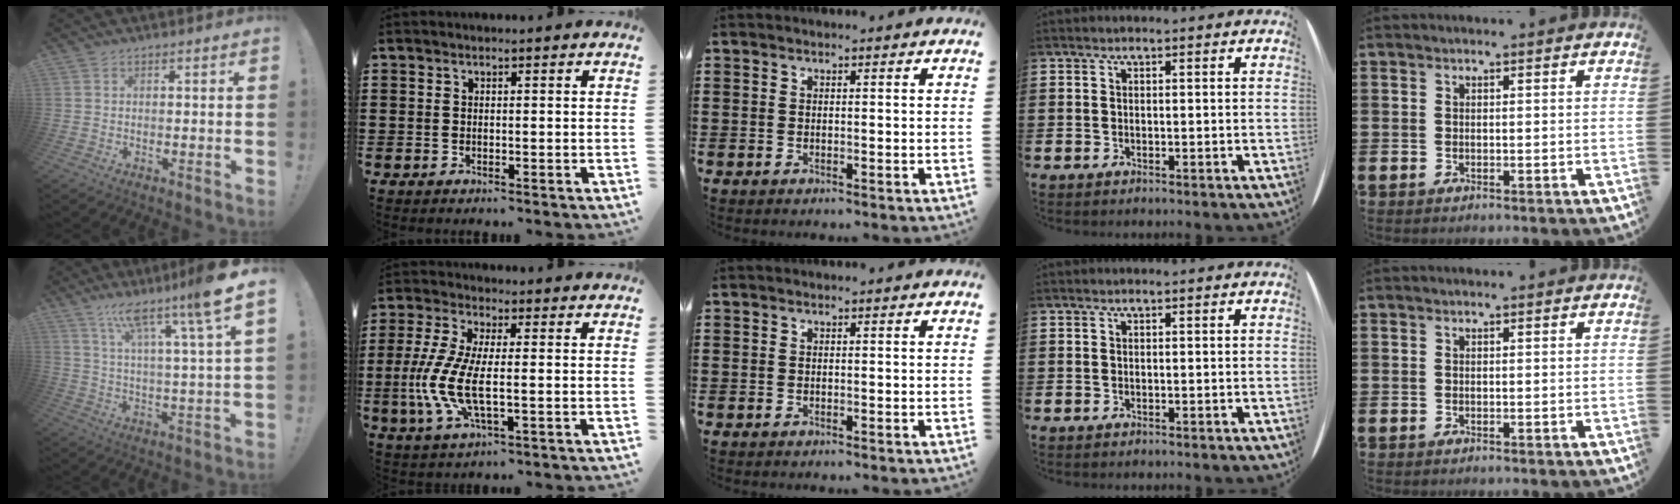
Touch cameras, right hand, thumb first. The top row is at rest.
{"thumb": {"total": 13.2, "force": [9.1, 0.0, 9.6], "torque": [-0.171, -0.062, 0.135]}, "index": {"total": 8.8, "force": [-1.6, 2.8, 8.1], "torque": [-0.197, -0.020, -0.037]}}